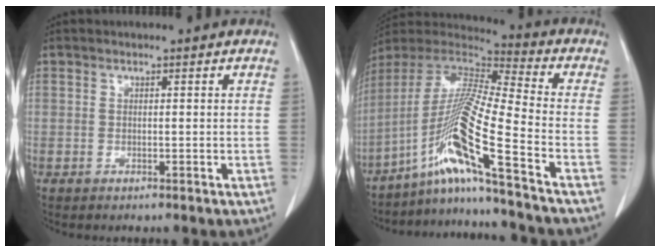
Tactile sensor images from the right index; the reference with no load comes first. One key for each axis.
{"total": 16.1, "fx": -9.4, "fy": -2.8, "fz": 12.8, "tx": -0.265, "ty": -0.007, "tz": -0.177}